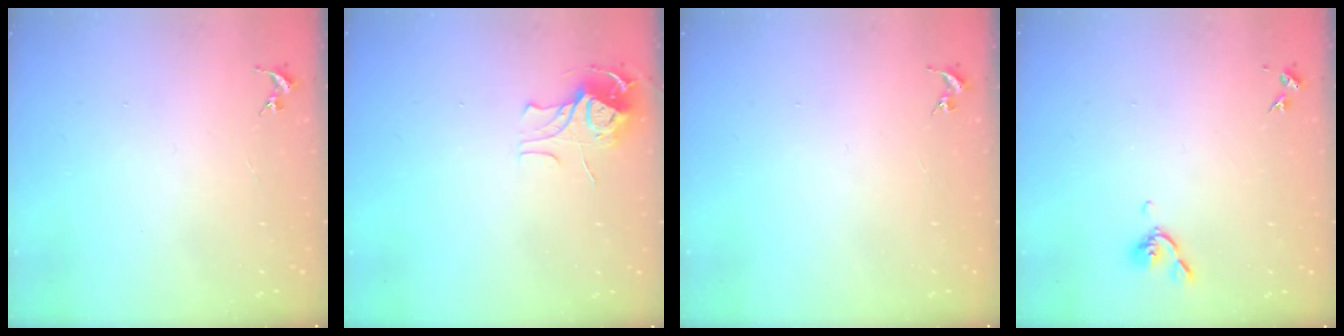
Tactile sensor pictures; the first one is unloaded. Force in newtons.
{"total": 8.8, "press": 8.8, "slide": 0.7}
{"total": 0.0}
{"total": 5.6, "press": 5.5, "slide": 1.0}